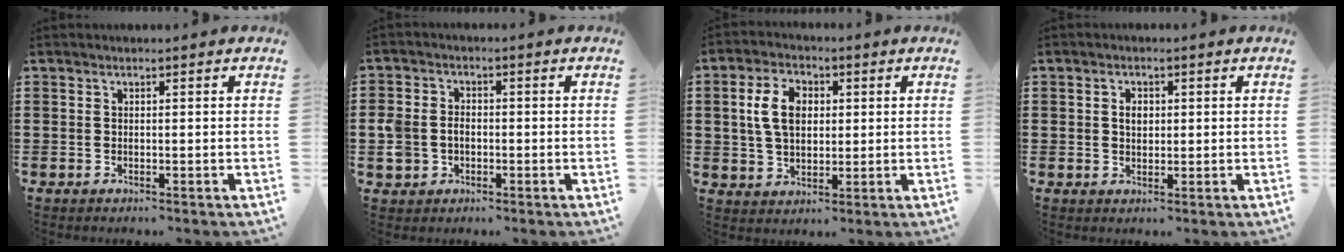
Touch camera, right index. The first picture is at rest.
{"total": 3.3, "force": [-0.9, 2.9, 1.4], "torque": [-0.048, 0.001, -0.023]}
{"total": 7.1, "force": [1.2, 4.6, 5.3], "torque": [-0.121, 0.009, 0.013]}
{"total": 2.3, "force": [0.4, 1.5, 1.7], "torque": [-0.036, 0.009, 0.006]}